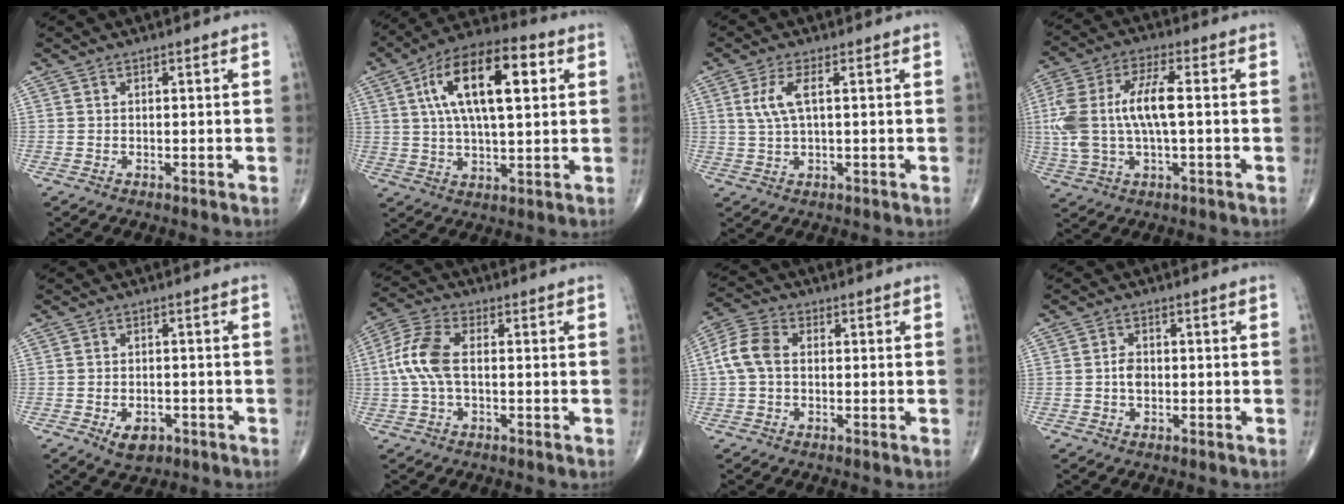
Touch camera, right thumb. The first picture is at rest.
{"total": 18.2, "force": [5.2, 7.5, 15.7], "torque": [-0.256, 0.012, 0.080]}
{"total": 4.8, "force": [1.2, 1.4, 4.4], "torque": [-0.112, 0.005, 0.028]}
{"total": 14.5, "force": [0.7, 6.0, 13.2], "torque": [-0.299, 0.024, 0.015]}
{"total": 4.6, "force": [-2.1, 2.9, 3.0], "torque": [-0.040, 0.006, -0.027]}
{"total": 8.7, "force": [0.1, 4.4, 7.5], "torque": [-0.179, 0.023, -0.002]}
{"total": 6.9, "force": [0.3, 4.7, 5.0], "torque": [-0.108, 0.021, -0.003]}
{"total": 2.7, "force": [-0.3, 1.8, 1.9], "torque": [-0.031, 0.005, -0.008]}